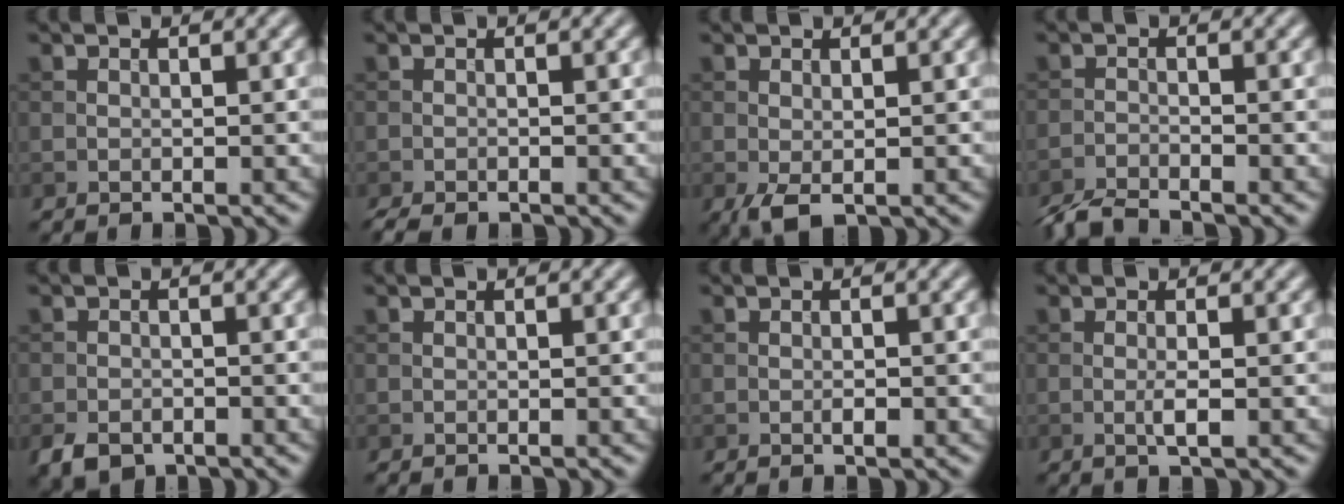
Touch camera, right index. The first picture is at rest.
{"total": 1.7, "force": [-1.4, 0.5, 0.9], "torque": [-0.015, -0.003, -0.023]}
{"total": 1.8, "force": [-0.6, 0.8, 1.5], "torque": [-0.037, -0.005, -0.011]}
{"total": 3.4, "force": [-3.2, 0.4, 1.1], "torque": [-0.026, -0.008, -0.070]}
{"total": 2.8, "force": [-1.8, 1.7, 1.3], "torque": [-0.022, -0.006, -0.038]}
{"total": 0.0}
{"total": 0.7, "force": [-0.3, 0.3, 0.6], "torque": [-0.012, 0.001, -0.004]}
{"total": 1.4, "force": [-0.3, 0.2, 1.4], "torque": [-0.029, -0.002, -0.008]}